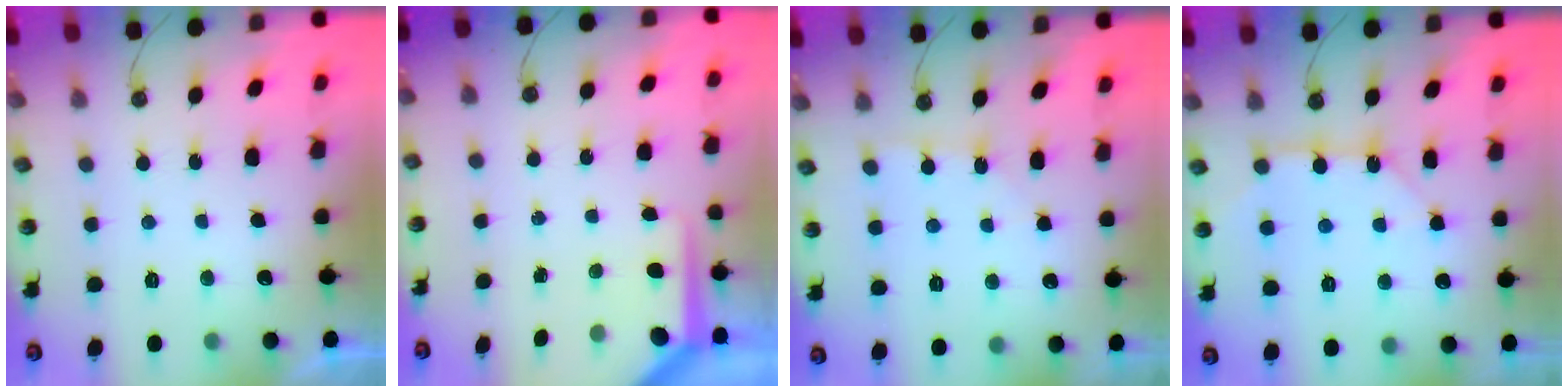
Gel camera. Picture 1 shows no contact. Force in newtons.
{"total": 7.2, "press": 7.2, "slide": 0.7}
{"total": 2.4, "press": 2.4, "slide": 0.3}
{"total": 11.6, "press": 11.6, "slide": 1.1}